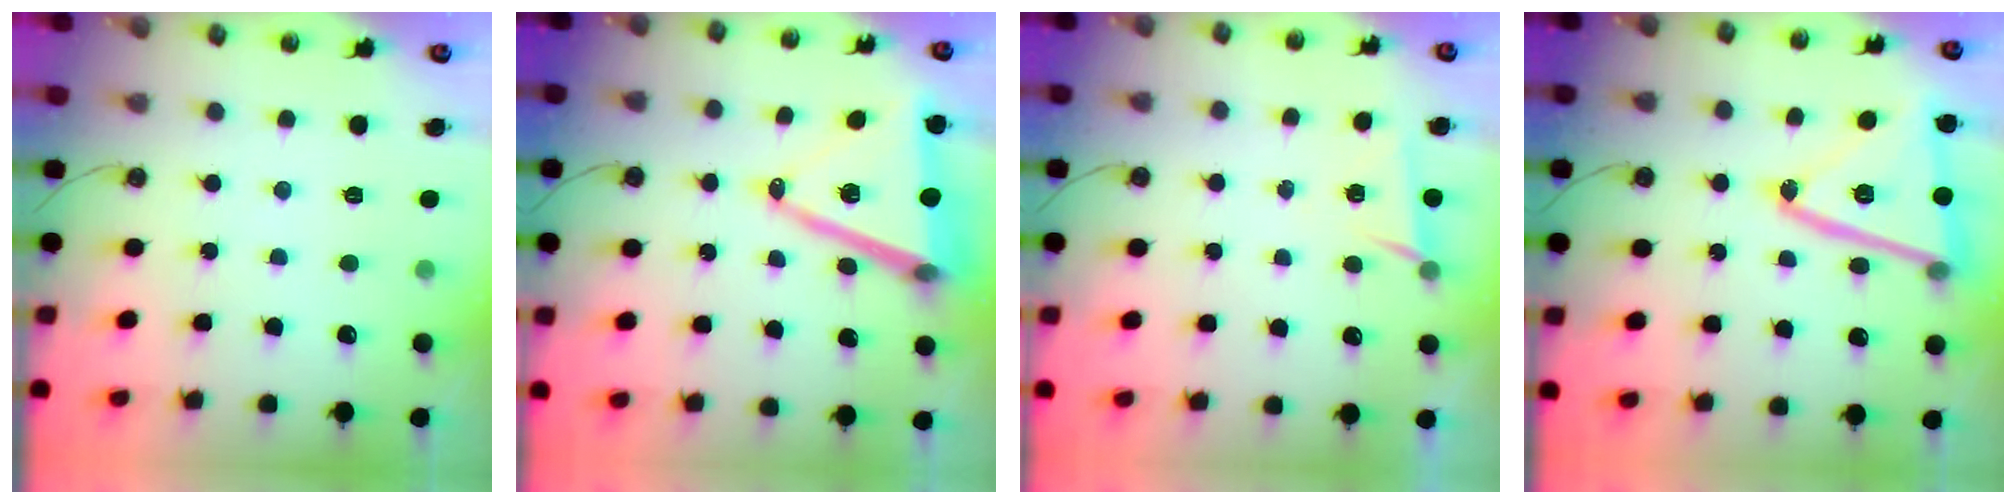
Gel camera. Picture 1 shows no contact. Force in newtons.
{"total": 17.0, "press": 16.6, "slide": 3.7}
{"total": 5.0, "press": 2.4, "slide": 4.3}
{"total": 21.1, "press": 21.0, "slide": 1.8}